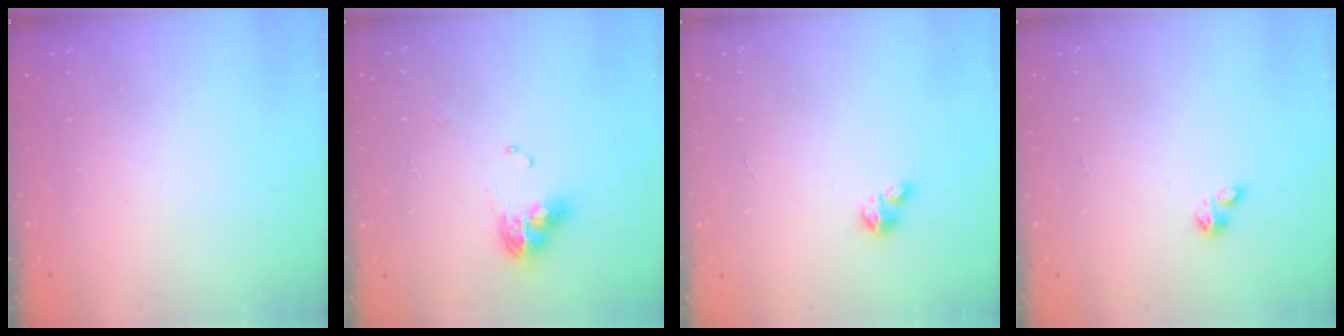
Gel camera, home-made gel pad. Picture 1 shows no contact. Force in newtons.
{"total": 9.4, "press": 9.4, "slide": 1.1}
{"total": 1.9, "press": 1.9, "slide": 0.1}
{"total": 2.1, "press": 2.0, "slide": 0.5}